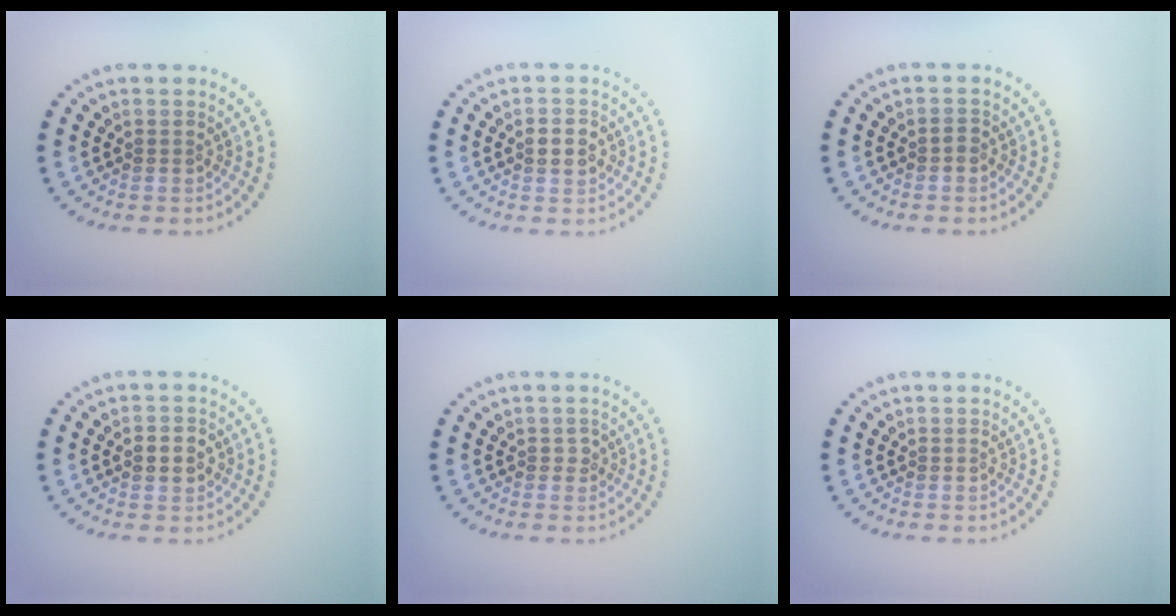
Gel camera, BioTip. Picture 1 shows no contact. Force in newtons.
{"total": 2.7, "press": 2.7, "slide": 0.1}
{"total": 0.7, "press": 0.7, "slide": 0.2}
{"total": 2.1, "press": 2.1, "slide": 0.1}
{"total": 0.7, "press": 0.6, "slide": 0.4}
{"total": 0.0}